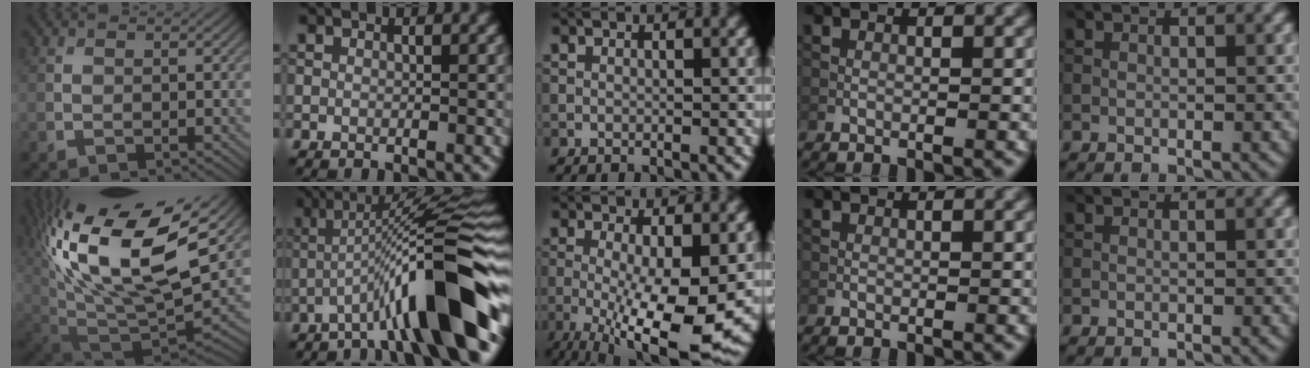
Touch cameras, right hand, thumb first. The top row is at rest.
{"thumb": {"total": 19.5, "force": [9.0, 9.1, 14.7], "torque": [-0.280, 0.013, 0.168]}, "index": {"total": 12.1, "force": [-4.7, 1.7, 11.0], "torque": [-0.153, 0.026, -0.080]}, "middle": {"total": 10.1, "force": [-2.2, 2.4, 9.6], "torque": [-0.161, -0.028, -0.025]}}